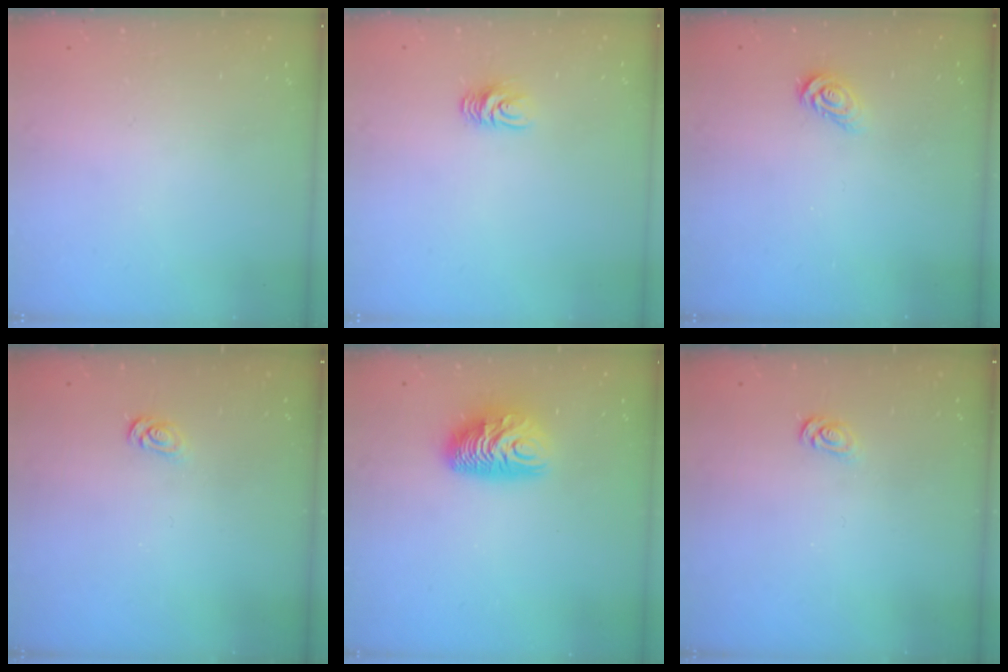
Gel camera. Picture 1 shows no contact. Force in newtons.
{"total": 6.4, "press": 6.4, "slide": 0.5}
{"total": 4.6, "press": 4.5, "slide": 0.5}
{"total": 2.5, "press": 2.4, "slide": 0.3}
{"total": 11.4, "press": 11.3, "slide": 0.9}
{"total": 2.5, "press": 2.4, "slide": 0.3}